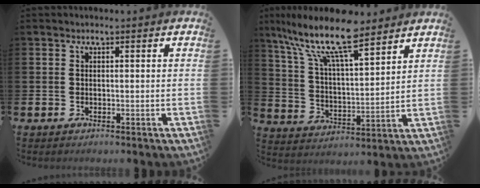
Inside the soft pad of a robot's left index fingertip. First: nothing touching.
{"total": 12.3, "force": [10.0, 3.0, 6.6], "torque": [-0.150, -0.047, 0.172]}